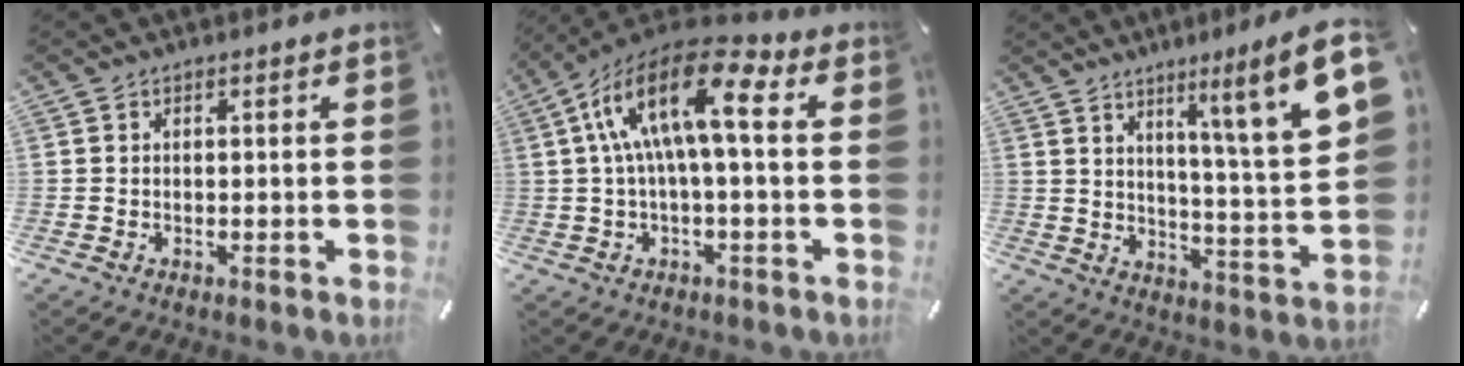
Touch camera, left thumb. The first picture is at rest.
{"total": 17.5, "force": [3.8, 6.6, 15.8], "torque": [-0.323, -0.014, 0.063]}
{"total": 12.9, "force": [7.9, -0.2, 10.1], "torque": [-0.141, -0.064, 0.110]}